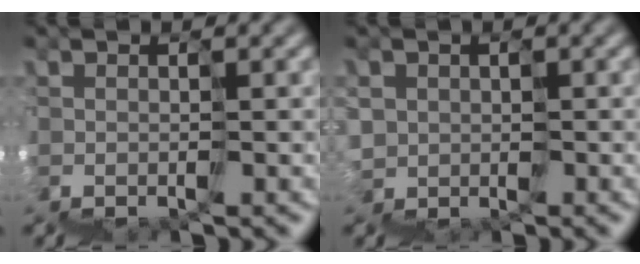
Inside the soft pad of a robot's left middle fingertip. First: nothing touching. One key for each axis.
{"total": 2.9, "fx": 1.4, "fy": 1.3, "fz": -2.2, "tx": 0.034, "ty": 0.022, "tz": 0.021}